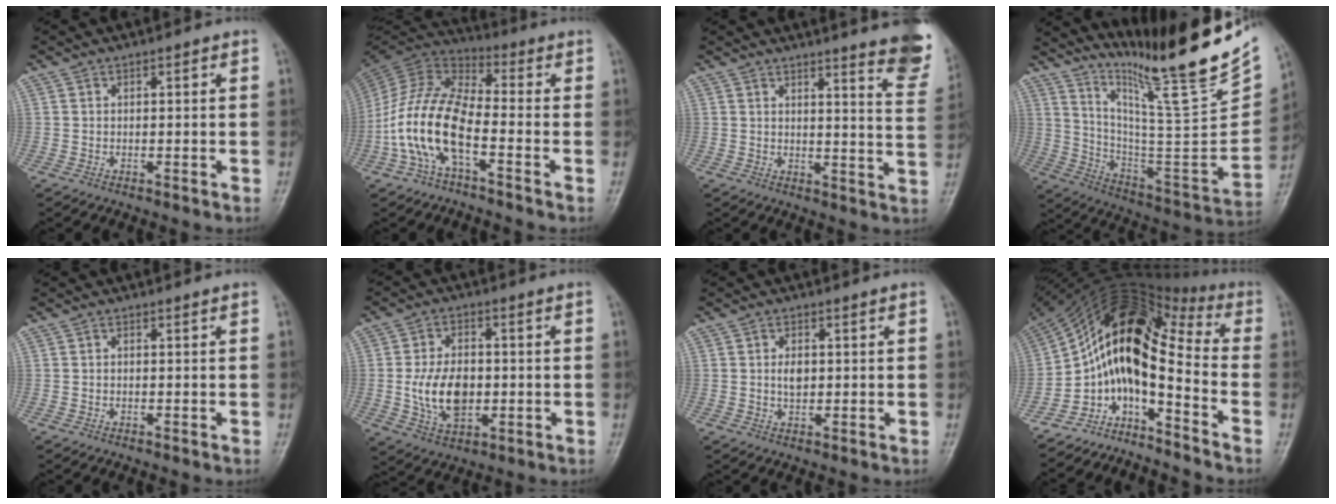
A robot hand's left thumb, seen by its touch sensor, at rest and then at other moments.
{"total": 14.0, "force": [-4.8, 6.1, 11.7], "torque": [-0.248, 0.045, -0.100]}
{"total": 14.0, "force": [11.0, 1.7, 8.6], "torque": [-0.078, -0.088, 0.116]}
{"total": 26.3, "force": [21.2, 0.9, 15.5], "torque": [-0.224, -0.155, 0.339]}
{"total": 0.0}
{"total": 10.6, "force": [-0.7, 6.8, 8.1], "torque": [-0.132, 0.002, -0.007]}
{"total": 3.4, "force": [0.4, 1.9, 2.8], "torque": [-0.044, 0.000, 0.010]}
{"total": 14.1, "force": [-5.7, 5.9, 11.5], "torque": [-0.196, 0.106, -0.110]}